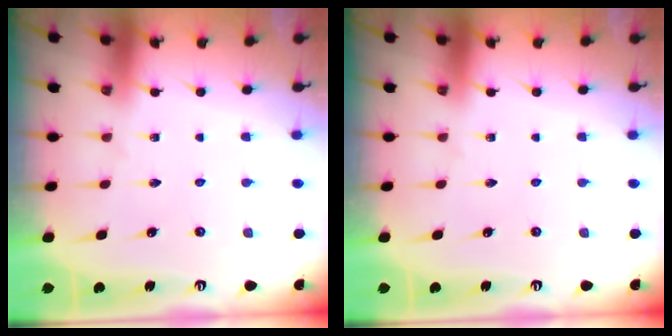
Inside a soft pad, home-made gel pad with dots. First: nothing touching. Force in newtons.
{"total": 0.0}